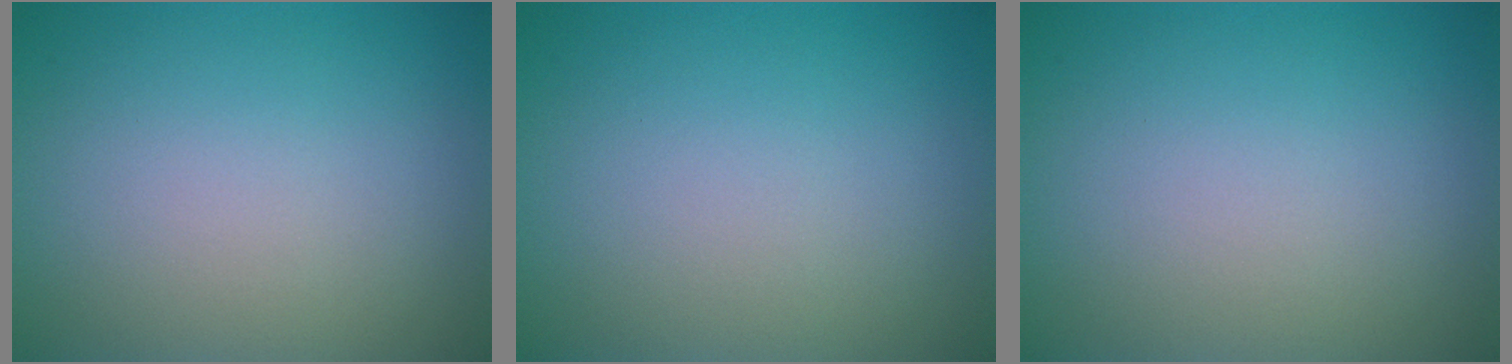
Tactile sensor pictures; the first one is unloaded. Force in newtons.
{"total": 0.0}
{"total": 0.0}